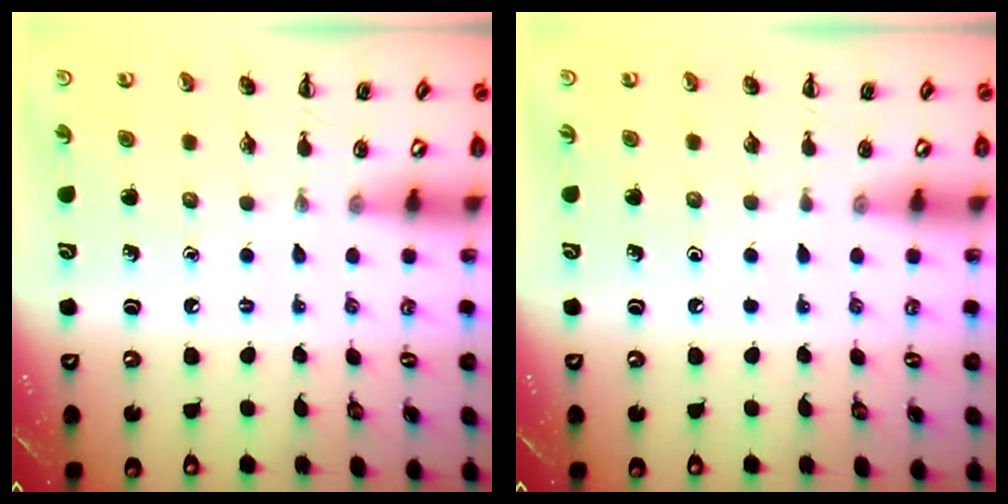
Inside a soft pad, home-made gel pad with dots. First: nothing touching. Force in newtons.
{"total": 0.0}